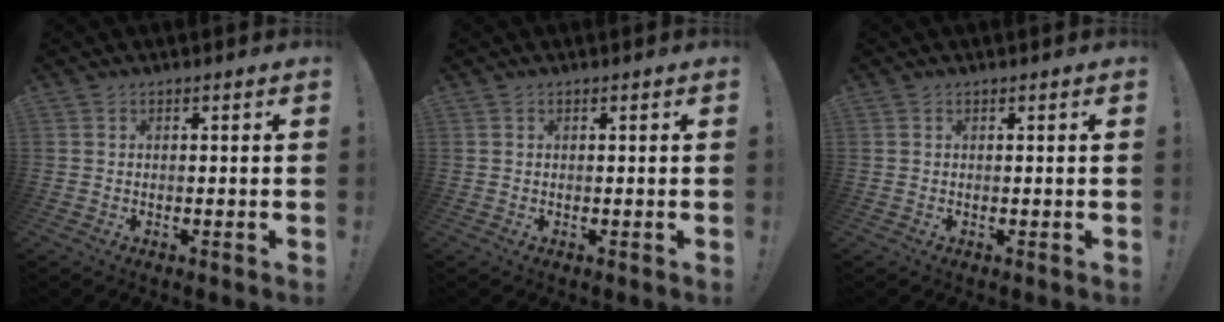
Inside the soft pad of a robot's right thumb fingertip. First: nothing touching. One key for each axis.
{"total": 0.0}
{"total": 0.0}